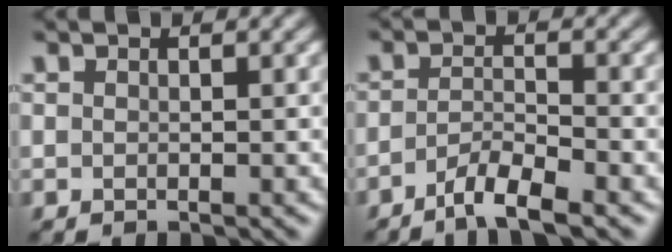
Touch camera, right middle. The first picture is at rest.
{"total": 3.4, "force": [-2.4, 0.6, 2.4], "torque": [-0.043, 0.000, -0.051]}